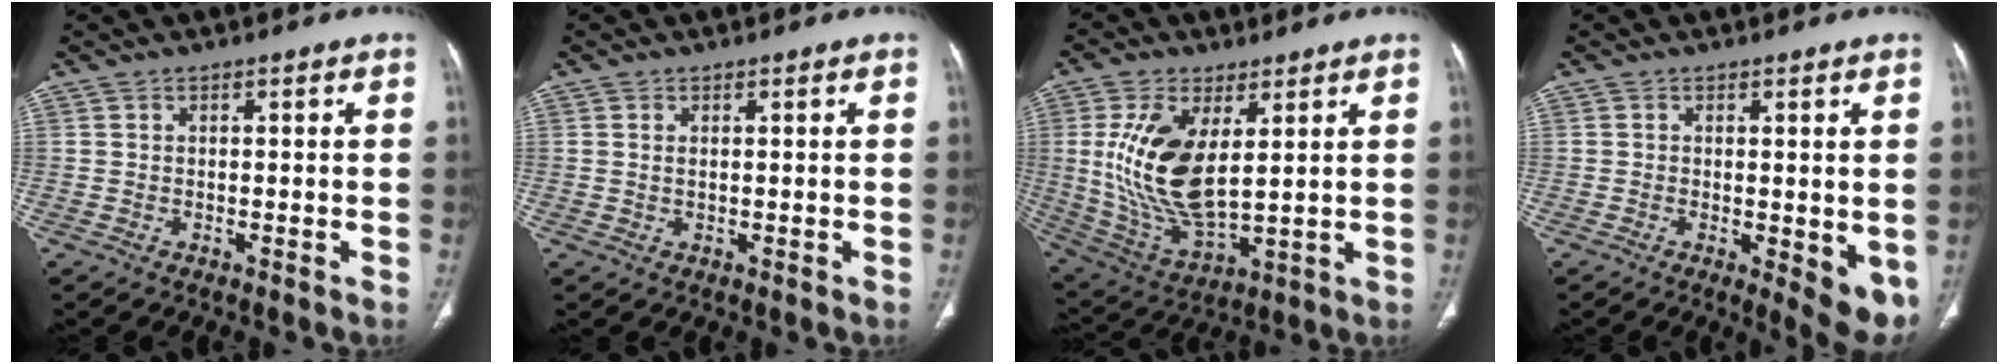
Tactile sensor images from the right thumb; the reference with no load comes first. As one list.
[{"total": 0.8, "force": [0.3, 0.3, 0.6], "torque": [-0.016, 0.000, 0.007]}, {"total": 16.4, "force": [3.6, 7.8, 14.0], "torque": [-0.278, -0.022, 0.086]}, {"total": 7.4, "force": [-1.1, 2.7, 6.7], "torque": [-0.082, -0.019, -0.008]}]